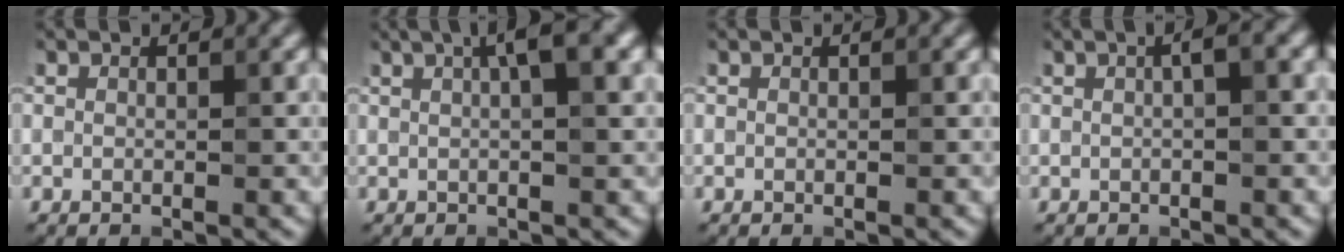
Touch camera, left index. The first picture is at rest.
{"total": 4.5, "force": [1.8, 0.9, 4.0], "torque": [-0.059, 0.012, 0.025]}
{"total": 0.0}
{"total": 2.0, "force": [0.4, 0.3, 1.9], "torque": [-0.032, 0.011, 0.006]}